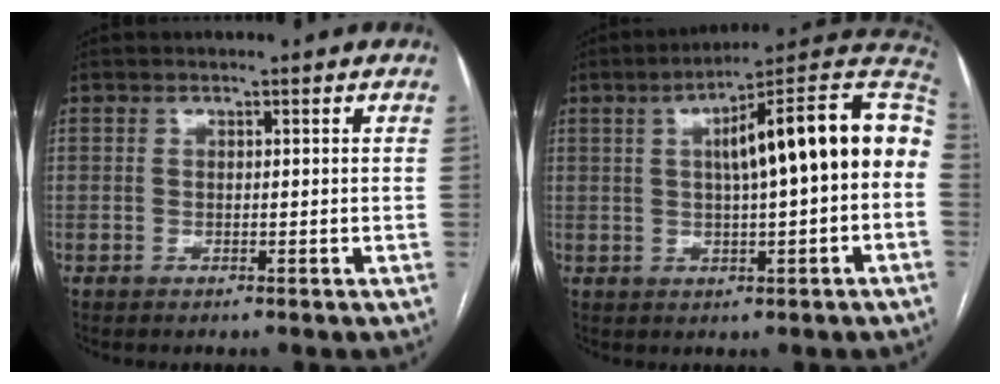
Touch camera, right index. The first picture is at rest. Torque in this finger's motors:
{"motor_torque": [1.06, -0.46, 0.44, 0.12]}